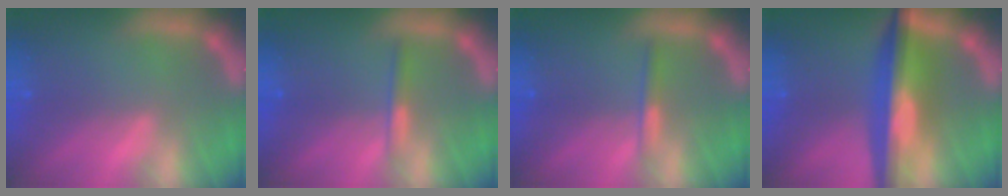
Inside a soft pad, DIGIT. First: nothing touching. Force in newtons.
{"total": 1.4}
{"total": 1.4}
{"total": 8.6}